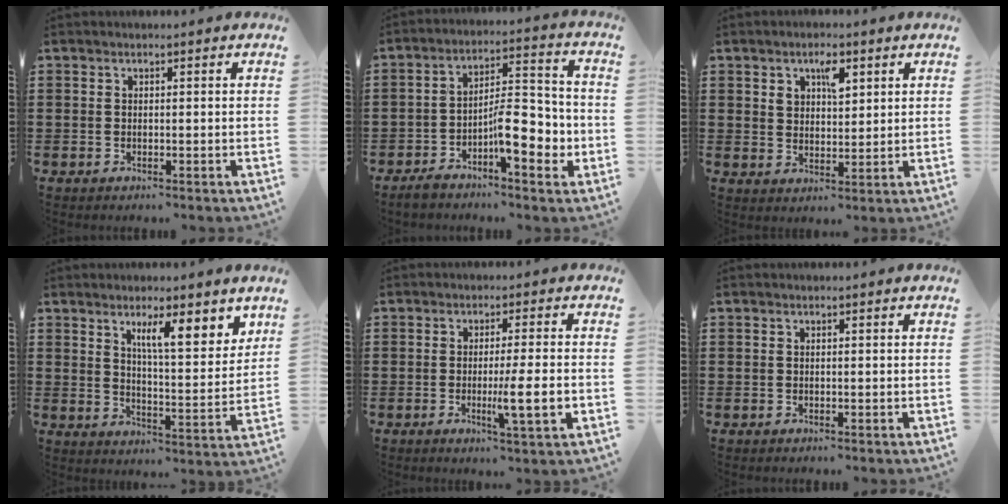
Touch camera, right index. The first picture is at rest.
{"total": 9.5, "force": [-3.3, 3.3, 8.3], "torque": [-0.119, -0.002, -0.058]}
{"total": 3.9, "force": [2.2, 2.1, 2.5], "torque": [-0.041, 0.003, 0.034]}
{"total": 7.9, "force": [4.9, 1.9, 5.8], "torque": [-0.094, -0.019, 0.077]}
{"total": 6.8, "force": [-1.5, 0.2, 6.6], "torque": [-0.106, -0.013, -0.025]}
{"total": 0.0}